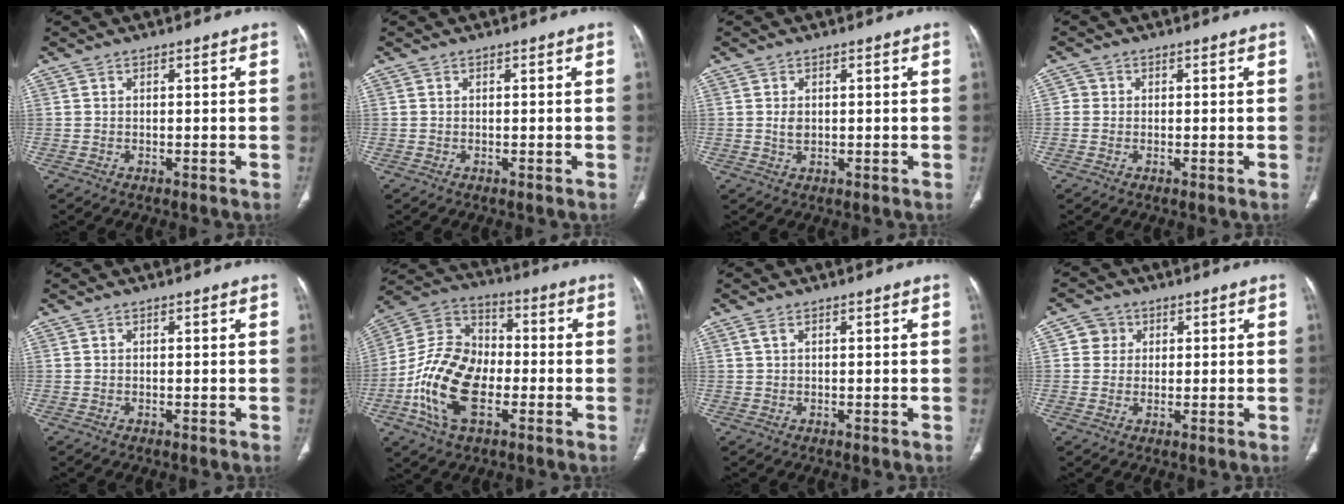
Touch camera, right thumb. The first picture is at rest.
{"total": 0.0}
{"total": 1.8, "force": [0.3, 1.3, 1.3], "torque": [-0.017, -0.001, 0.009]}
{"total": 1.3, "force": [-0.1, 1.2, 0.3], "torque": [0.002, 0.004, -0.005]}
{"total": 0.0}
{"total": 17.3, "force": [-4.8, 10.5, 12.9], "torque": [-0.238, 0.026, -0.095]}
{"total": 0.9, "force": [0.4, 0.4, 0.7], "torque": [-0.017, 0.011, 0.010]}
{"total": 3.8, "force": [1.0, 3.6, 0.7], "torque": [0.014, 0.001, 0.011]}